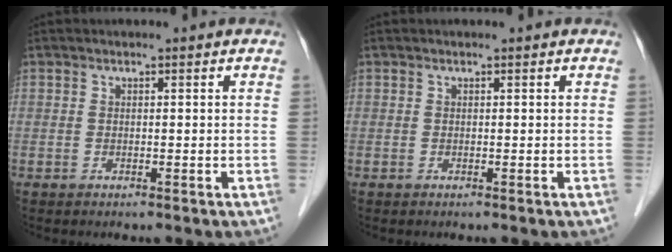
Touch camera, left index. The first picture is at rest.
{"total": 0.0}